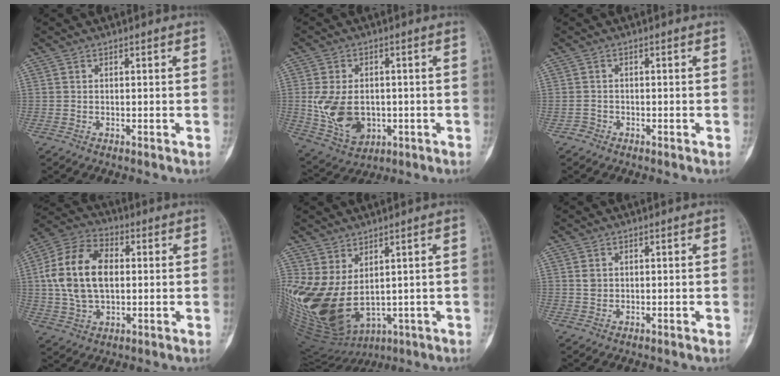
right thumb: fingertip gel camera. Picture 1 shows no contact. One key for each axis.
{"total": 11.5, "fx": -0.8, "fy": 8.2, "fz": 8.1, "tx": -0.137, "ty": 0.000, "tz": 0.004}
{"total": 1.1, "fx": -0.8, "fy": 0.8, "fz": -0.1, "tx": 0.004, "ty": 0.004, "tz": -0.022}
{"total": 15.9, "fx": 1.5, "fy": 10.1, "fz": 12.2, "tx": -0.226, "ty": 0.021, "tz": 0.025}
{"total": 16.4, "fx": 1.4, "fy": 10.1, "fz": 12.9, "tx": -0.267, "ty": -0.026, "tz": 0.066}
{"total": 1.4, "fx": 0.3, "fy": 1.1, "fz": 0.8, "tx": -0.008, "ty": -0.001, "tz": 0.008}